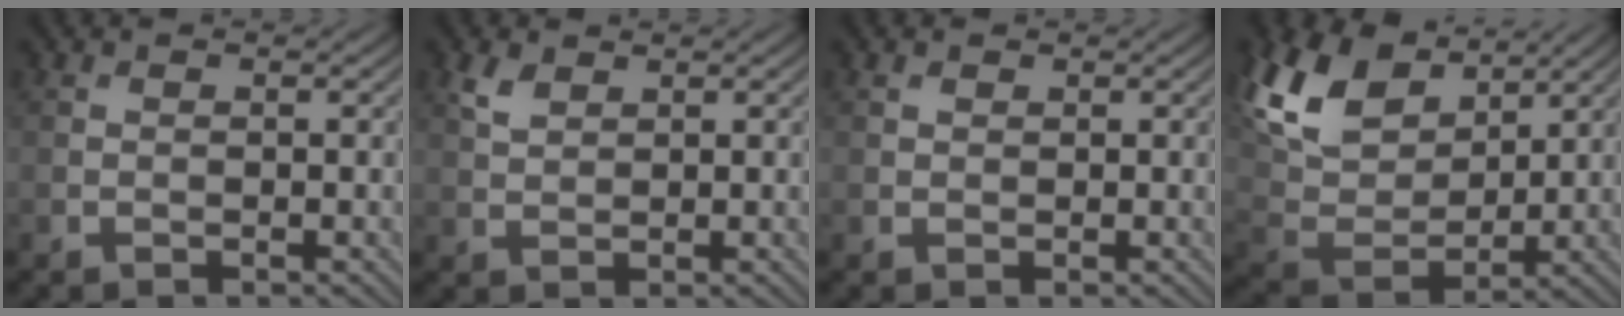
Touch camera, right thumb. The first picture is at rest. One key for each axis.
{"total": 2.3, "fx": 1.5, "fy": 1.1, "fz": 1.3, "tx": -0.037, "ty": 0.003, "tz": 0.034}
{"total": 0.8, "fx": 0.6, "fy": 0.4, "fz": 0.3, "tx": -0.010, "ty": 0.000, "tz": 0.012}
{"total": 13.2, "fx": 7.8, "fy": 7.1, "fz": 7.9, "tx": -0.212, "ty": 0.029, "tz": 0.143}